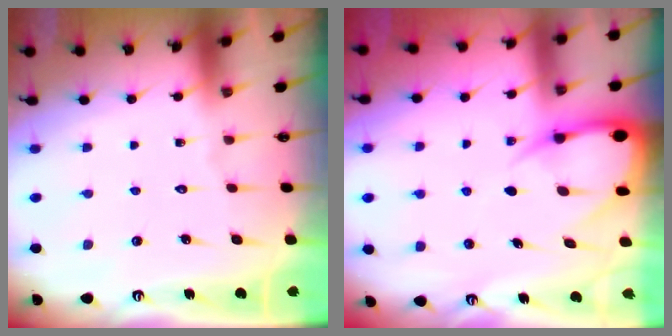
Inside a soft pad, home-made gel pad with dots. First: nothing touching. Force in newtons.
{"total": 8.1, "press": 8.0, "slide": 0.9}